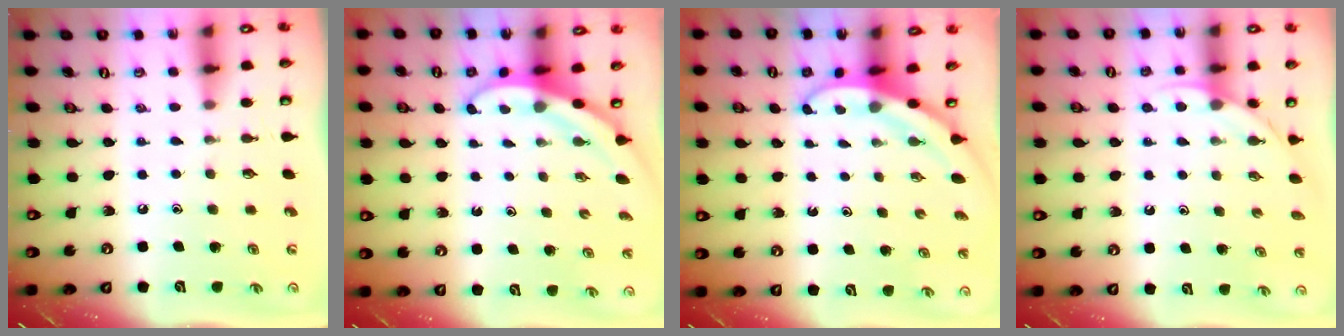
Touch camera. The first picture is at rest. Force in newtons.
{"total": 3.2, "press": 3.2, "slide": 0.2}
{"total": 3.2, "press": 3.2, "slide": 0.1}
{"total": 3.4, "press": 3.4, "slide": 0.2}